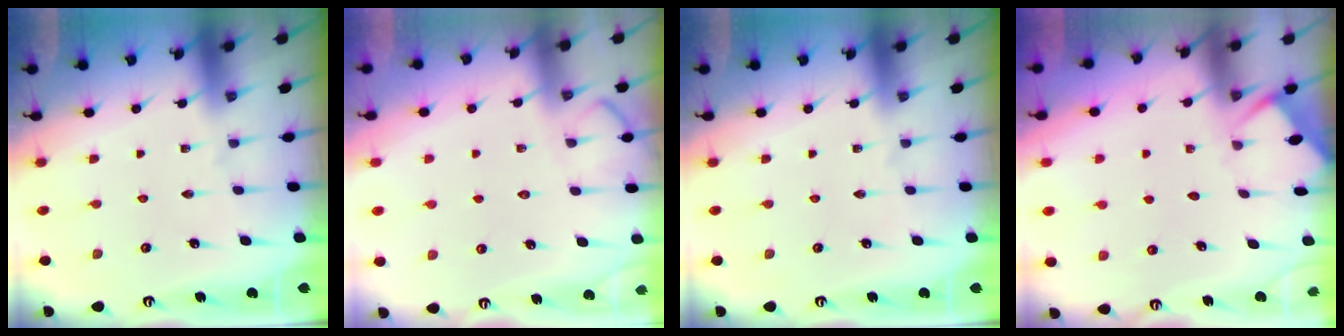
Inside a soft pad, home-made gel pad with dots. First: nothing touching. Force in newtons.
{"total": 4.6, "press": 4.5, "slide": 0.6}
{"total": 0.0}
{"total": 3.0, "press": 3.0, "slide": 0.2}